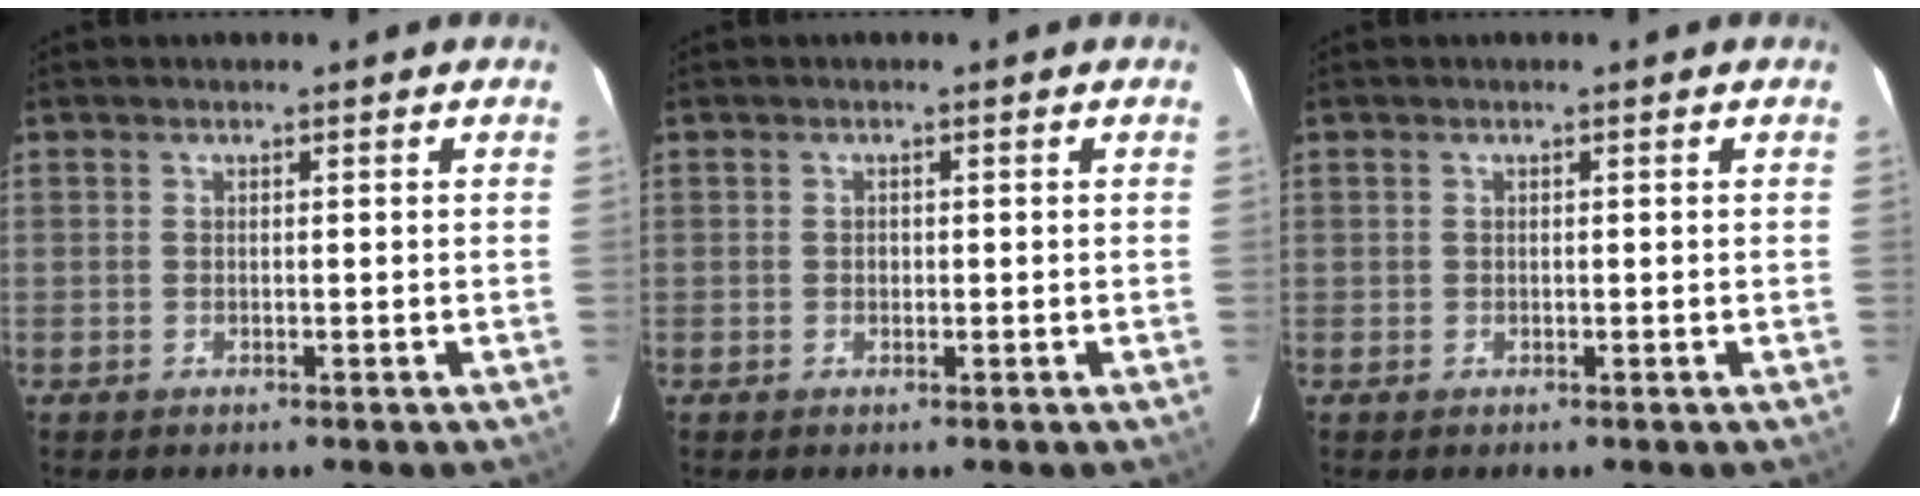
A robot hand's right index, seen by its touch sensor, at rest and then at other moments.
{"total": 0.7, "force": [-0.1, 0.6, 0.2], "torque": [-0.001, 0.001, -0.002]}
{"total": 0.0}